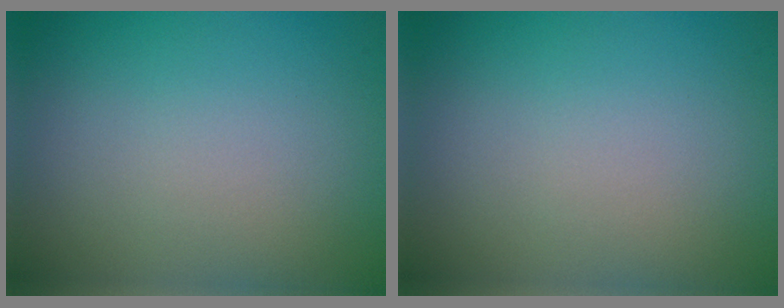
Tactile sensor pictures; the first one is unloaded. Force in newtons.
{"total": 0.0}